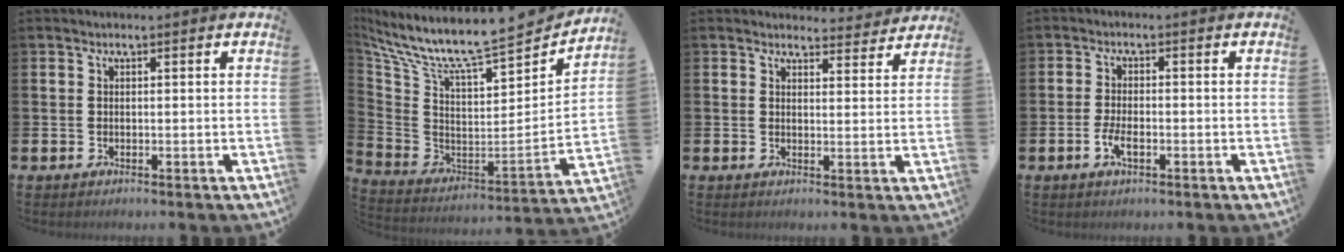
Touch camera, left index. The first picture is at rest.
{"total": 9.6, "force": [8.3, 1.7, 4.6], "torque": [-0.118, -0.072, 0.130]}
{"total": 3.3, "force": [3.2, 0.8, 0.0], "torque": [0.003, -0.020, 0.056]}
{"total": 2.7, "force": [-0.9, 1.1, 2.3], "torque": [-0.037, -0.001, -0.015]}